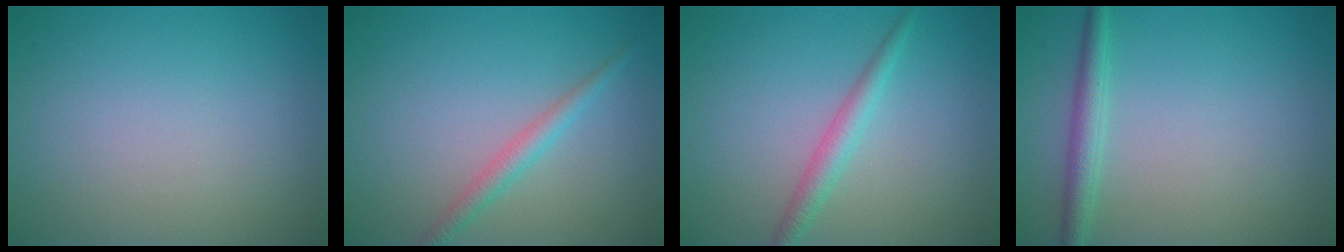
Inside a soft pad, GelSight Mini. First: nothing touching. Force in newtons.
{"total": 2.0, "press": 2.0, "slide": 0.0}
{"total": 2.2, "press": 2.1, "slide": 0.1}
{"total": 2.2, "press": 2.2, "slide": 0.1}